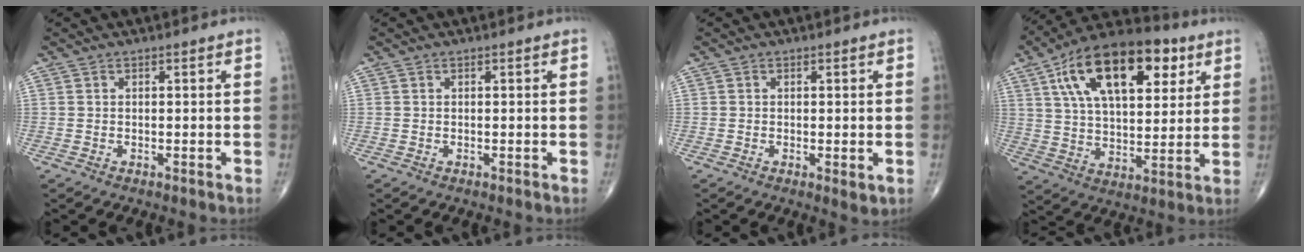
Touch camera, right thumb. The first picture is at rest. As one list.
[{"total": 0.0}, {"total": 1.9, "force": [-0.3, 0.7, 1.8], "torque": [-0.029, -0.008, -0.005]}, {"total": 23.4, "force": [9.5, 11.8, 17.8], "torque": [-0.275, -0.007, 0.157]}]